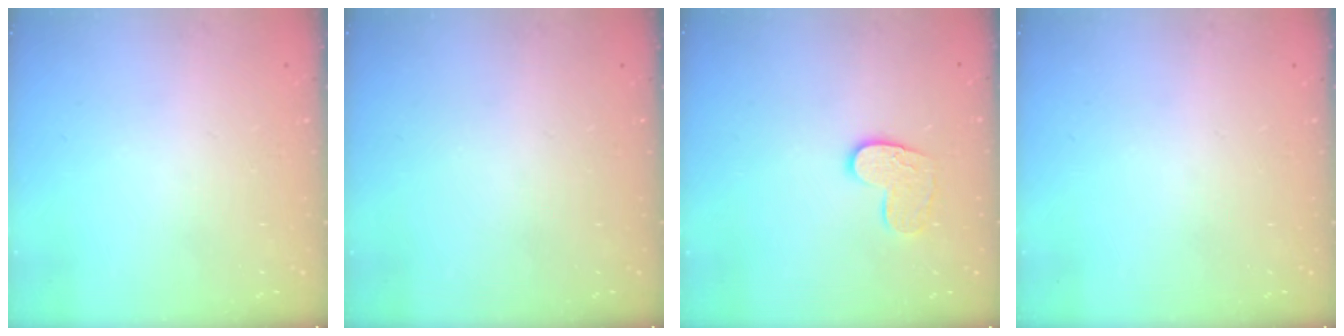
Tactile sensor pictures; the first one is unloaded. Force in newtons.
{"total": 0.0}
{"total": 9.5, "press": 9.5, "slide": 0.6}
{"total": 0.0}